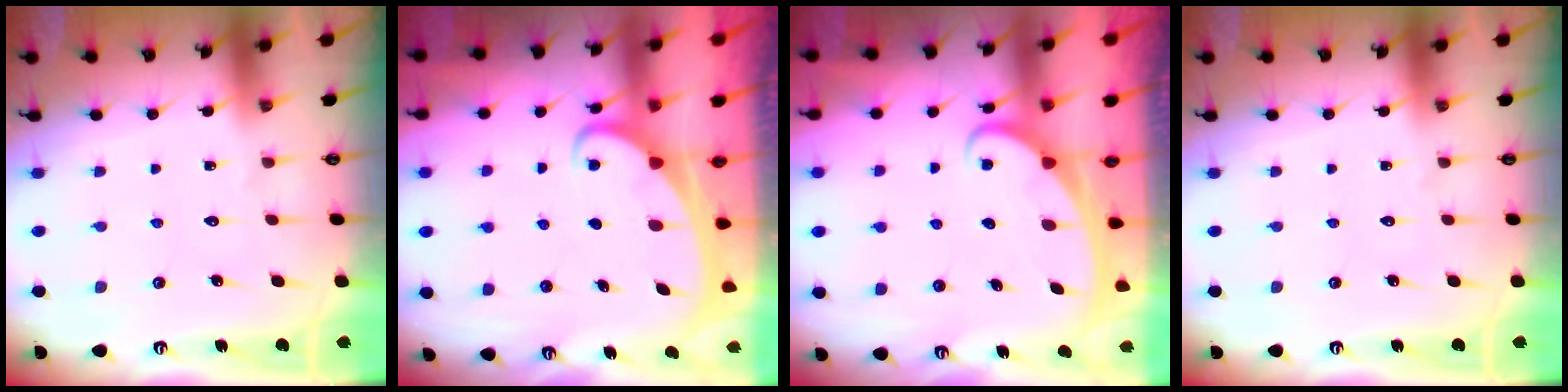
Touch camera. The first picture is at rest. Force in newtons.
{"total": 2.0, "press": 2.0, "slide": 0.3}
{"total": 2.6, "press": 2.6, "slide": 0.3}
{"total": 0.0}